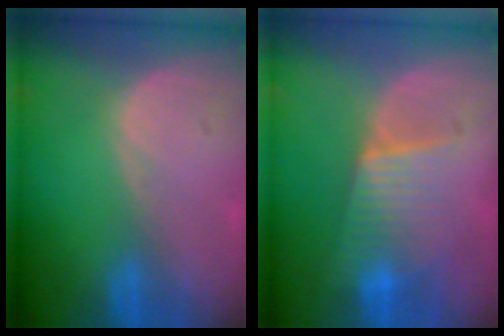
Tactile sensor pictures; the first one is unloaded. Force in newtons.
{"total": 6.3, "press": 6.2, "slide": 0.8}